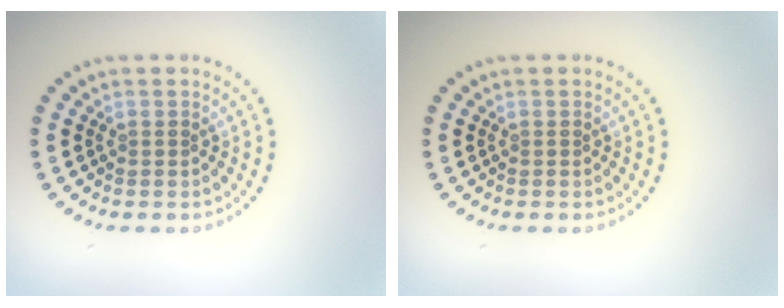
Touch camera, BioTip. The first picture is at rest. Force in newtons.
{"total": 0.0}